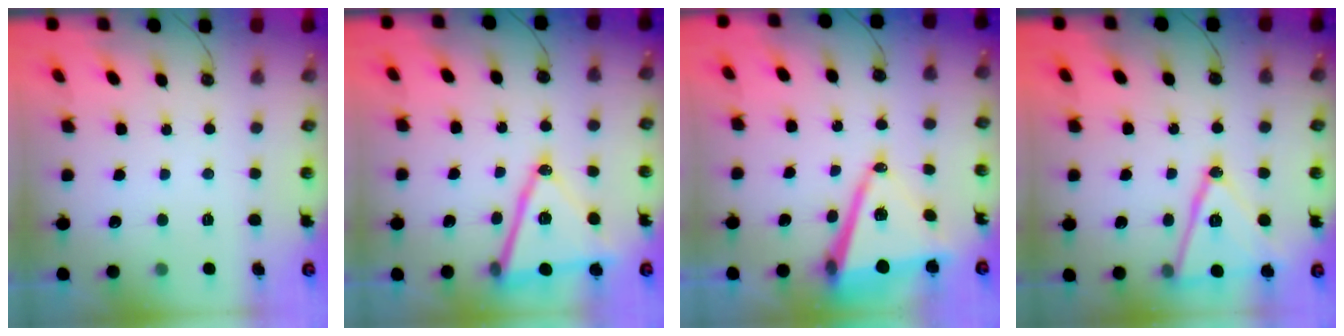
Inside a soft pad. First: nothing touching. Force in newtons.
{"total": 16.5, "press": 16.0, "slide": 4.1}
{"total": 13.6, "press": 13.0, "slide": 4.1}
{"total": 16.5, "press": 16.2, "slide": 3.3}